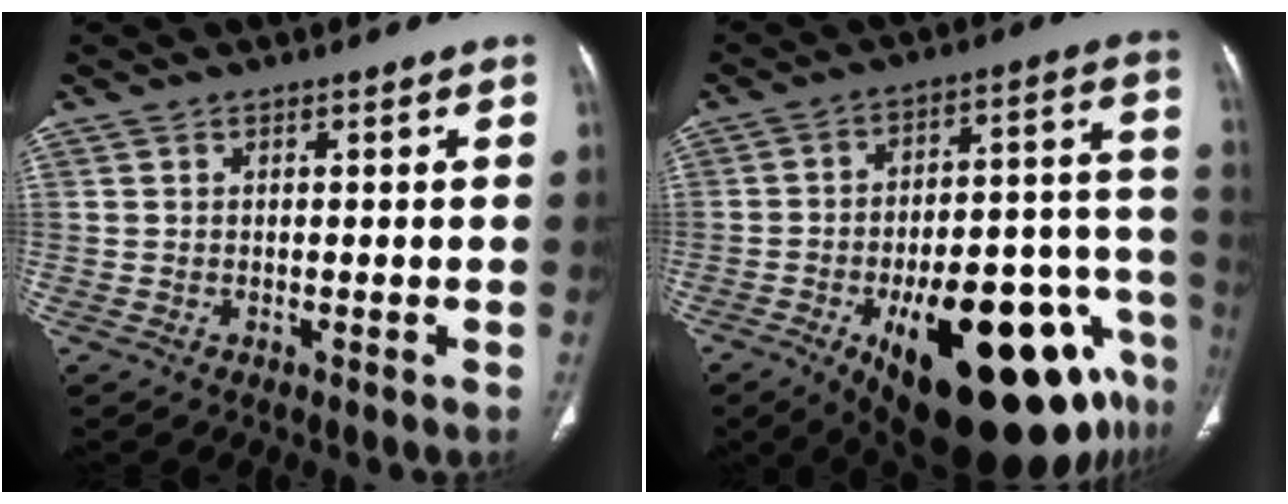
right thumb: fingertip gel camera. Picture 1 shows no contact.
{"total": 31.7, "force": [-15.8, 12.3, 24.6], "torque": [-0.256, 0.070, -0.215]}